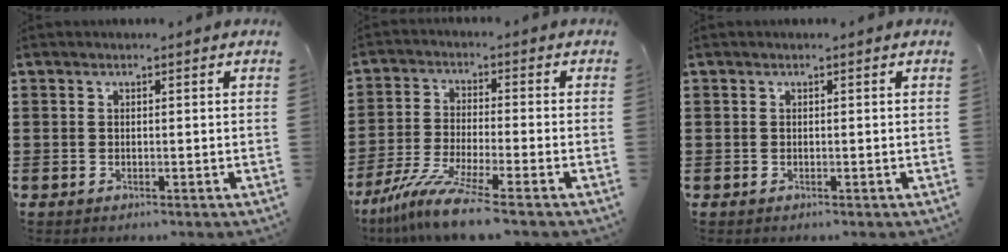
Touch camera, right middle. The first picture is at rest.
{"total": 8.0, "force": [-6.3, 0.0, 4.8], "torque": [-0.108, -0.018, -0.124]}
{"total": 0.0}